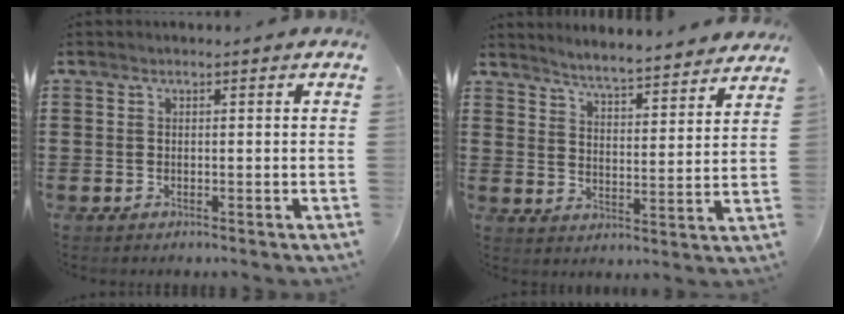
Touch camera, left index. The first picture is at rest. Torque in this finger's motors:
{"motor_torque": [0.18, -0.25, 0.46, 0.12]}